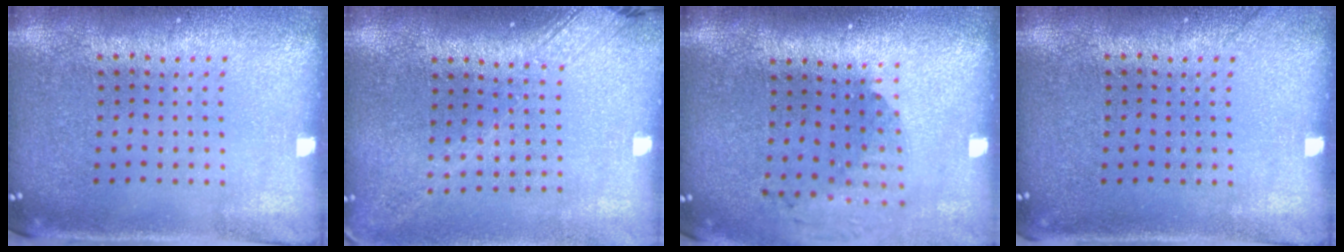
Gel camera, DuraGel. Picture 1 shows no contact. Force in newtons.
{"total": 2.1, "press": 1.6, "slide": 1.4}
{"total": 1.9, "press": 1.4, "slide": 1.3}
{"total": 0.5, "press": 0.5, "slide": 0.1}